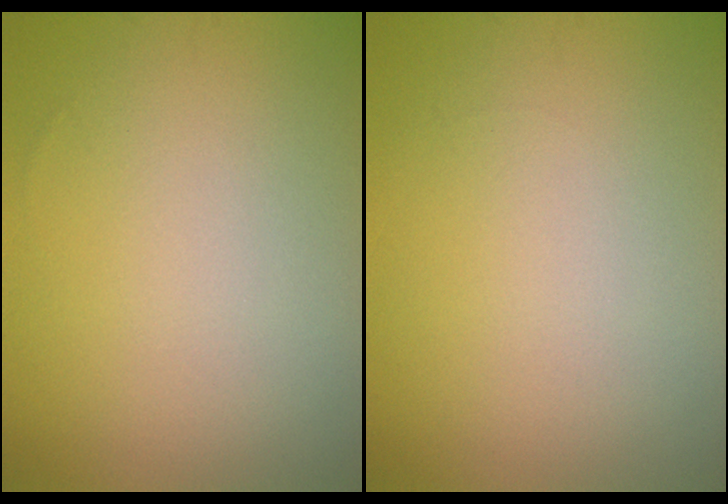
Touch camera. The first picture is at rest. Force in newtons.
{"total": 0.0}